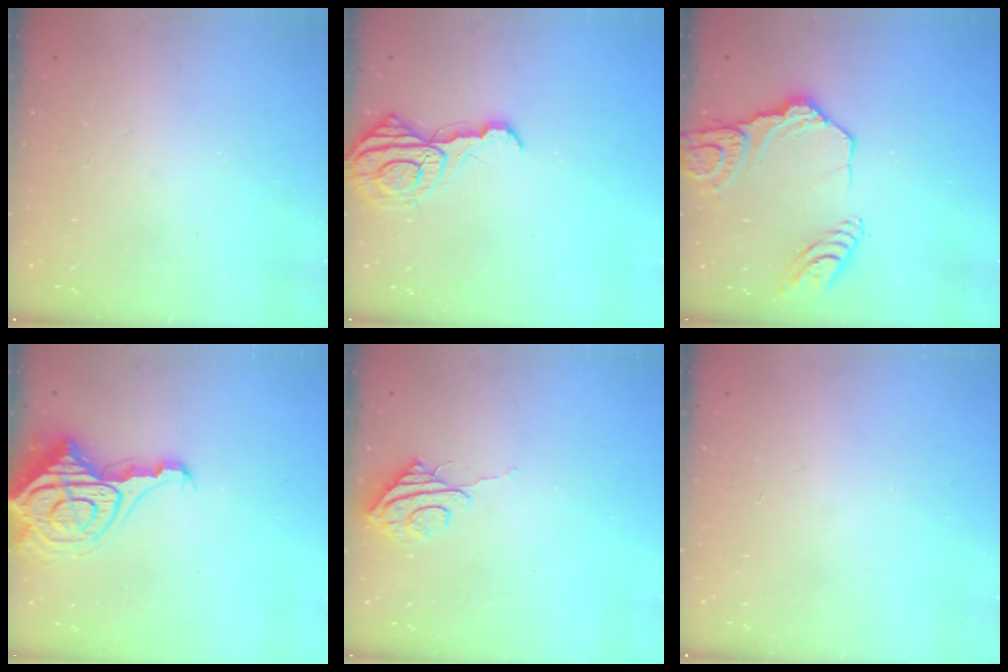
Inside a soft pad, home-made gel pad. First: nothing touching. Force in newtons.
{"total": 11.6, "press": 11.5, "slide": 1.1}
{"total": 16.8, "press": 16.8, "slide": 1.3}
{"total": 13.0, "press": 12.9, "slide": 1.4}
{"total": 7.3, "press": 7.3, "slide": 0.3}
{"total": 0.0}